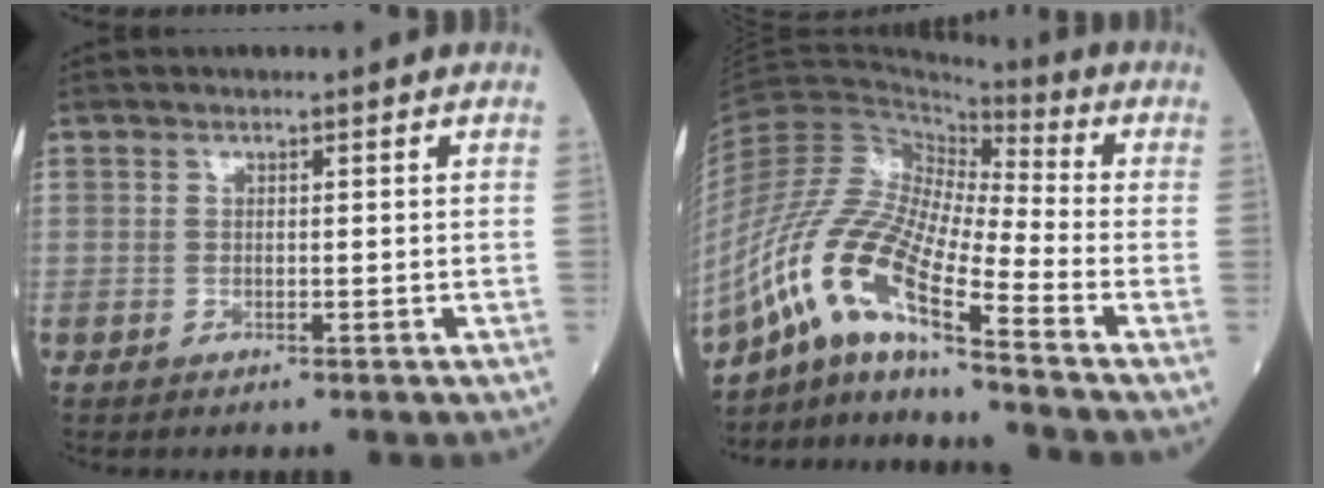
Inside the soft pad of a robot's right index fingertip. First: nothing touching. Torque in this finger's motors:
{"motor_torque": [1.47, -0.67, 1.06, 0.21]}